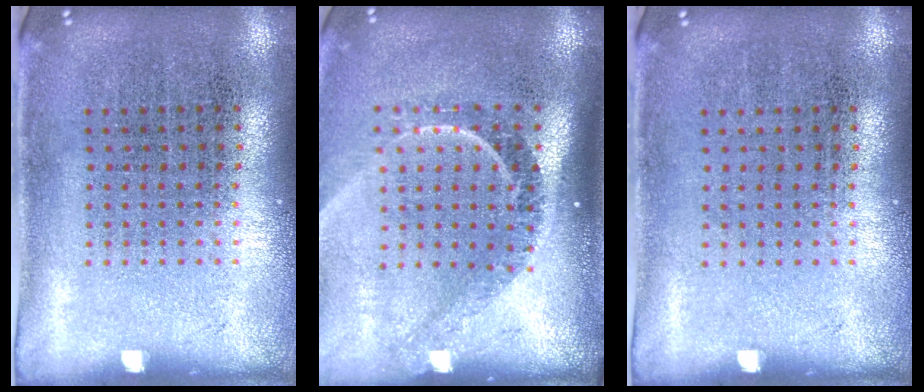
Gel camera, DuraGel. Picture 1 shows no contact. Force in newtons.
{"total": 2.3, "press": 1.6, "slide": 1.6}
{"total": 0.0}